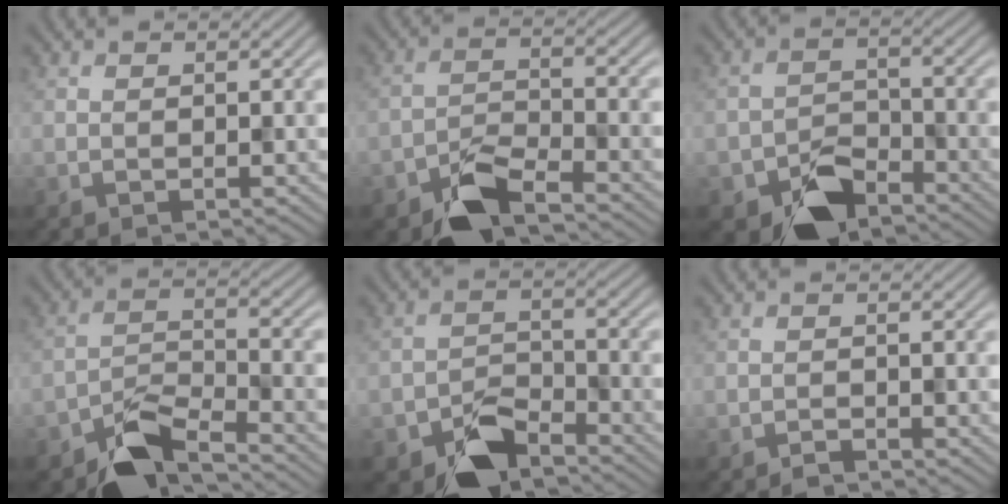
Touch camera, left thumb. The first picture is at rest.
{"total": 6.8, "force": [-5.0, 2.3, 4.0], "torque": [-0.071, 0.000, -0.099]}
{"total": 6.9, "force": [-4.9, 3.6, 3.4], "torque": [-0.057, -0.006, -0.093]}
{"total": 7.7, "force": [-5.8, 2.6, 4.4], "torque": [-0.072, -0.002, -0.116]}
{"total": 7.0, "force": [-5.0, 3.3, 3.6], "torque": [-0.059, -0.004, -0.100]}
{"total": 0.9, "force": [-0.9, 0.1, 0.3], "torque": [-0.004, 0.000, -0.019]}